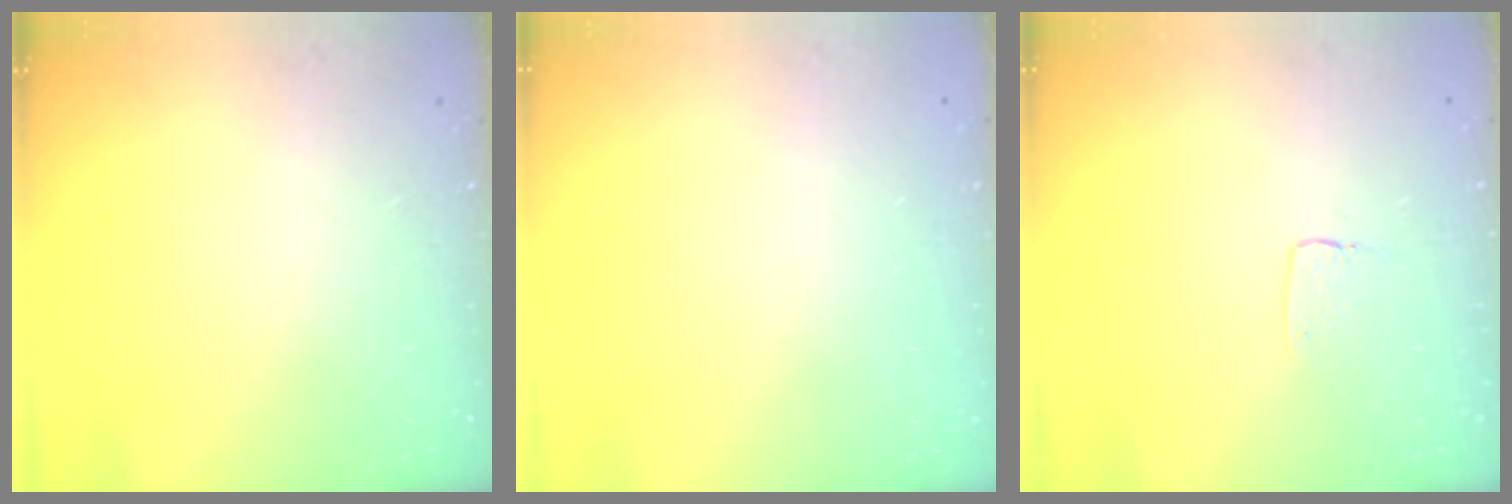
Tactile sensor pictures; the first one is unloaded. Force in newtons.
{"total": 0.0}
{"total": 2.9, "press": 2.9, "slide": 0.2}